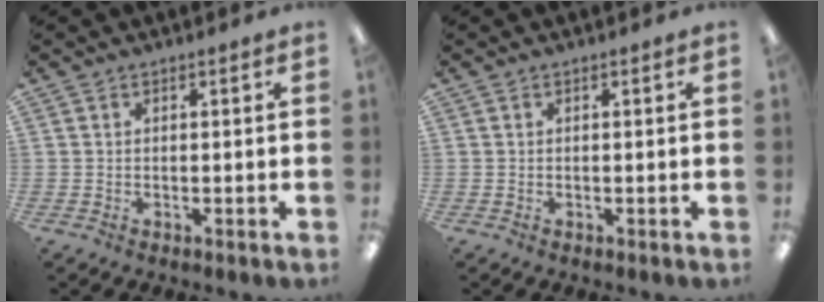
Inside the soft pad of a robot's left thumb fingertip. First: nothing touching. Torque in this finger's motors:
{"motor_torque": [0.00, 0.00, 0.00, 0.00, 0.00]}